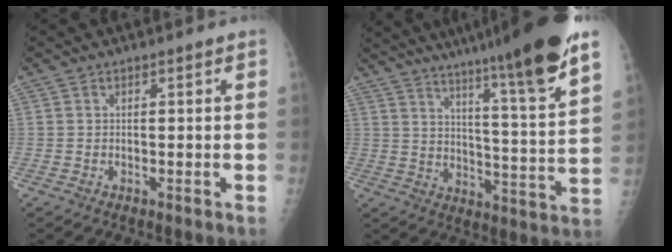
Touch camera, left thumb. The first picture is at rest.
{"total": 22.7, "force": [16.3, 0.8, 15.8], "torque": [-0.224, -0.074, 0.237]}